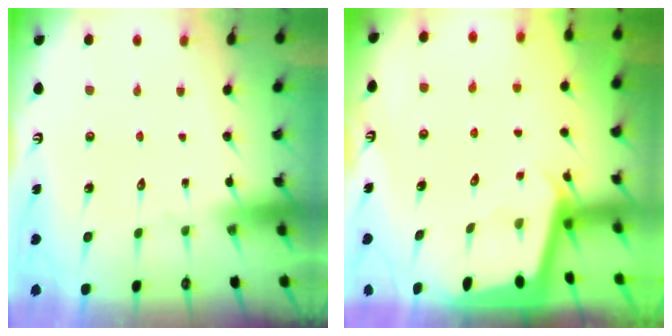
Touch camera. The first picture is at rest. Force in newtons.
{"total": 2.0, "press": 2.0, "slide": 0.0}